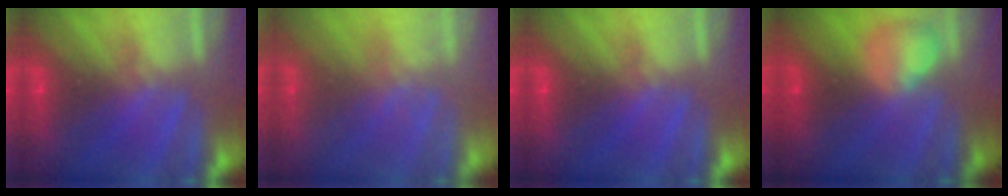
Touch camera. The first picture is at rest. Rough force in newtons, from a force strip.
{"total": 1.7}
{"total": 0.0}
{"total": 2.4}